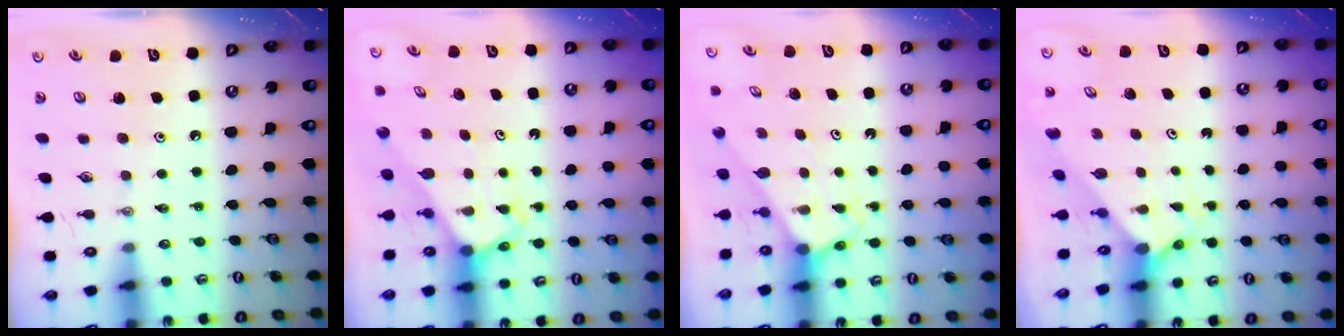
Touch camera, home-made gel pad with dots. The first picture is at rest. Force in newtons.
{"total": 2.8, "press": 2.8, "slide": 0.2}
{"total": 2.5, "press": 2.5, "slide": 0.2}
{"total": 1.6, "press": 1.6, "slide": 0.1}